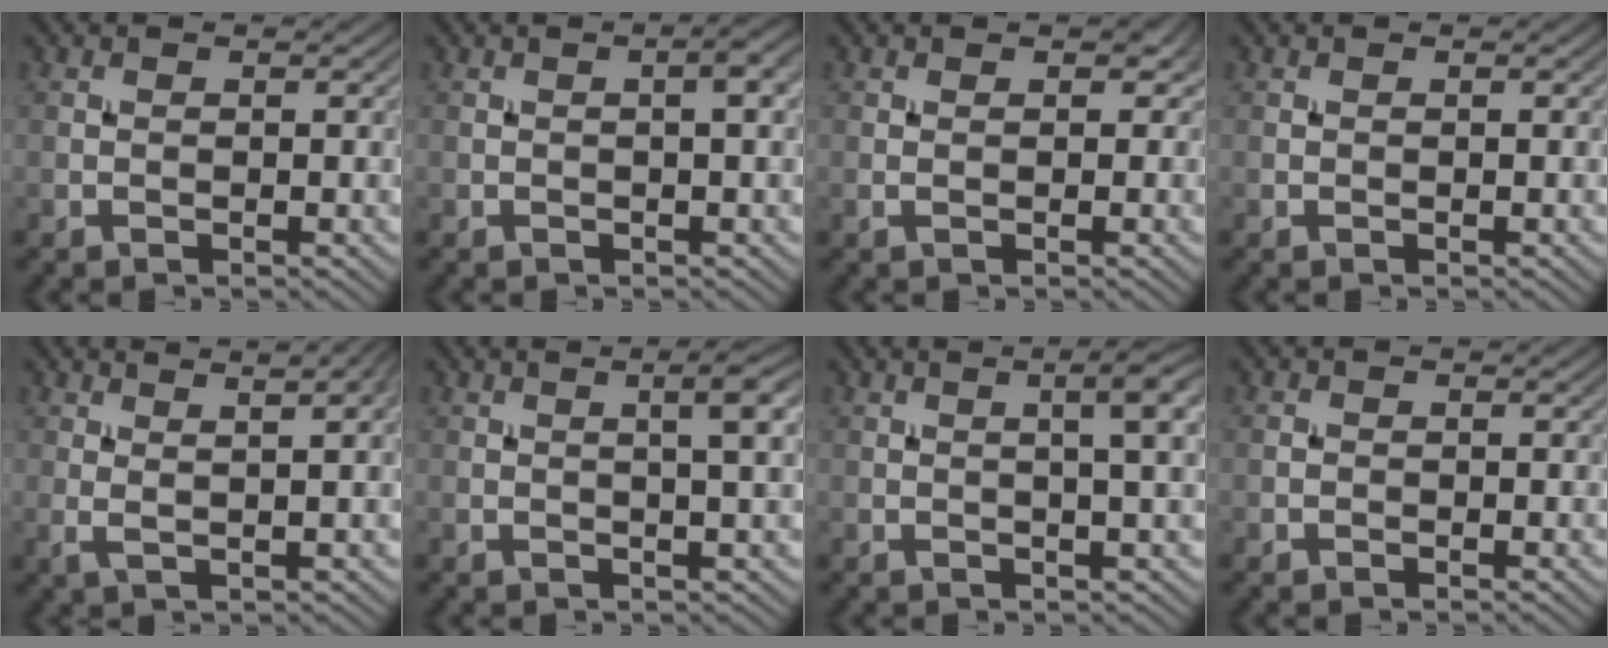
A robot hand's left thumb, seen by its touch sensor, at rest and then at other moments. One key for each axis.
{"total": 2.1, "fx": 0.3, "fy": 0.2, "fz": 2.1, "tx": -0.033, "ty": 0.008, "tz": 0.003}
{"total": 1.2, "fx": 0.2, "fy": 0.7, "fz": 1.0, "tx": -0.013, "ty": 0.000, "tz": 0.005}
{"total": 0.0}
{"total": 6.4, "fx": 2.5, "fy": 1.4, "fz": 5.8, "tx": -0.082, "ty": 0.022, "tz": 0.035}
{"total": 3.7, "fx": 1.1, "fy": 0.2, "fz": 3.6, "tx": -0.057, "ty": 0.011, "tz": 0.019}
{"total": 4.5, "fx": 1.1, "fy": 0.4, "fz": 4.3, "tx": -0.065, "ty": 0.015, "tz": 0.020}
{"total": 0.0}